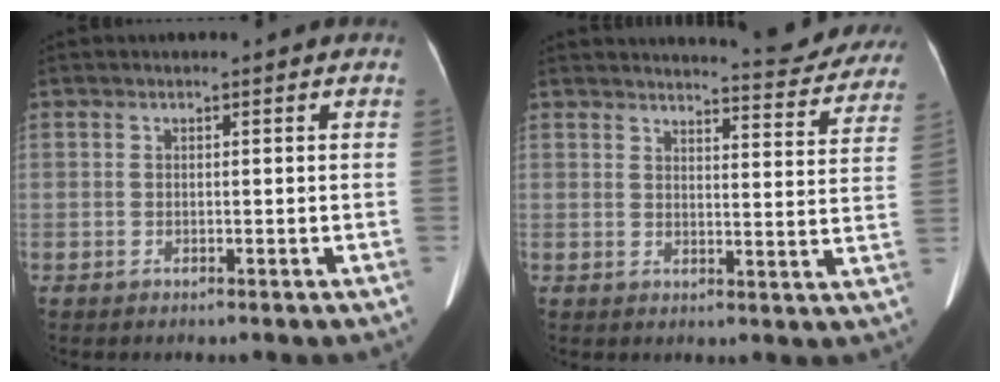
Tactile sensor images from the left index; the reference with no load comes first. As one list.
[{"total": 11.9, "force": [11.5, 1.3, 2.5], "torque": [-0.019, -0.039, 0.118]}]